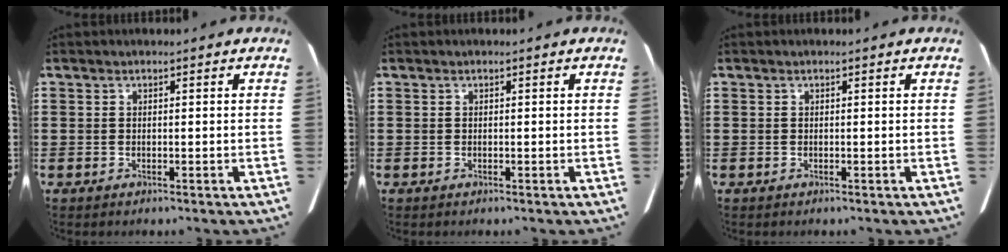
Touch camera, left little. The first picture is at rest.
{"total": 0.0}
{"total": 0.0}